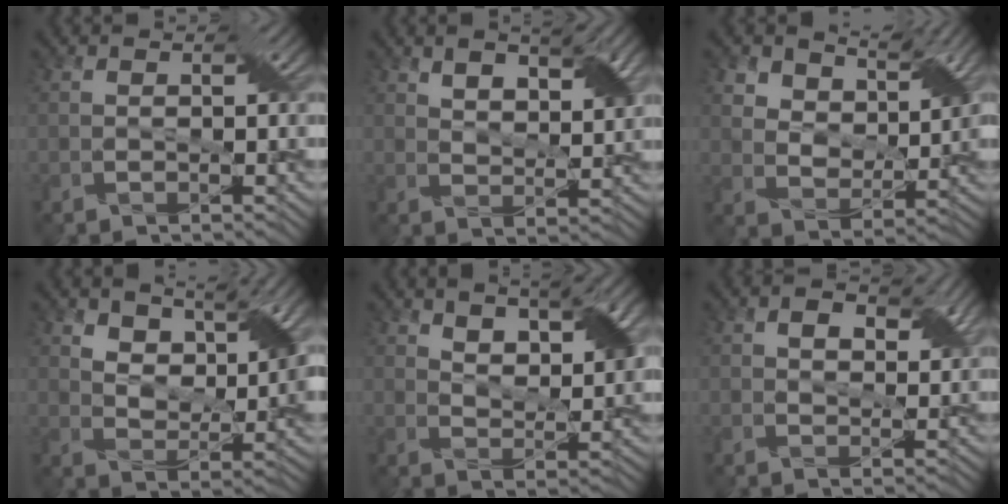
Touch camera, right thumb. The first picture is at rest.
{"total": 5.0, "force": [3.2, 1.7, 3.4], "torque": [-0.058, 0.001, 0.056]}
{"total": 6.6, "force": [5.2, 3.5, 2.3], "torque": [-0.052, -0.004, 0.093]}
{"total": 5.9, "force": [4.0, 2.8, 3.3], "torque": [-0.057, -0.004, 0.069]}
{"total": 6.2, "force": [3.9, 2.3, 4.2], "torque": [-0.068, 0.004, 0.070]}
{"total": 3.7, "force": [2.0, 2.1, 2.3], "torque": [-0.034, -0.001, 0.030]}